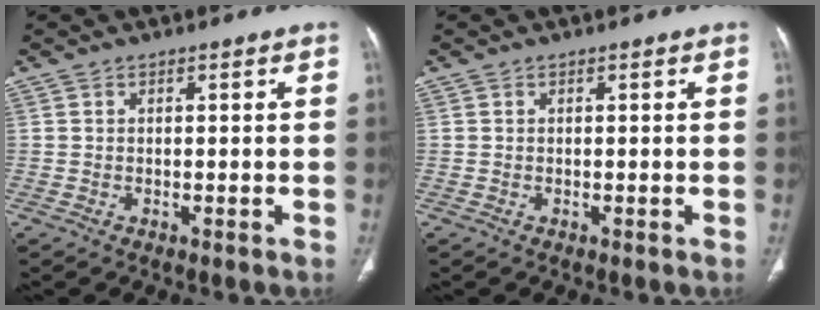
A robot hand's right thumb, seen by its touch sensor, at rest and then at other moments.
{"total": 0.0}